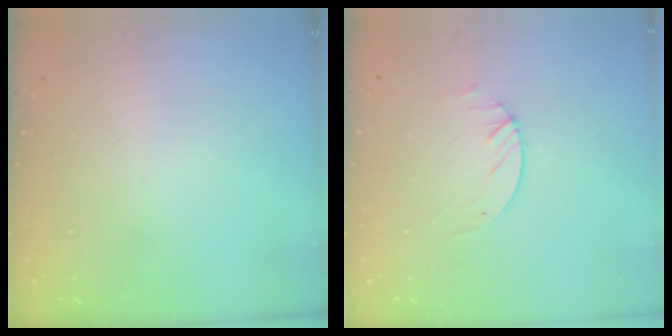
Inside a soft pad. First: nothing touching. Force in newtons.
{"total": 1.7, "press": 1.7, "slide": 0.2}